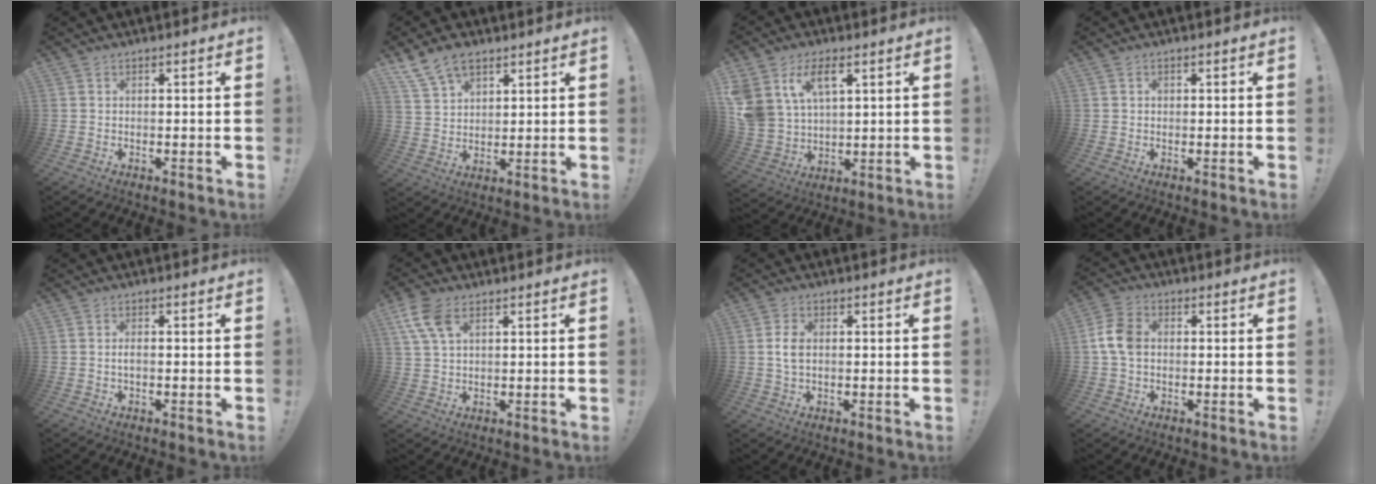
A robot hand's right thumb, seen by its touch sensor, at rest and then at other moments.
{"total": 9.4, "force": [6.7, 5.3, 3.9], "torque": [-0.078, -0.029, 0.133]}
{"total": 11.5, "force": [6.0, 7.2, 6.5], "torque": [-0.138, -0.026, 0.118]}
{"total": 0.7, "force": [0.0, 0.7, 0.2], "torque": [-0.004, 0.002, 0.001]}
{"total": 1.5, "force": [-0.4, 0.4, 1.4], "torque": [-0.028, 0.004, -0.006]}
{"total": 8.8, "force": [4.2, 5.0, 5.8], "torque": [-0.107, -0.007, 0.081]}
{"total": 4.4, "force": [0.3, 2.6, 3.6], "torque": [-0.075, 0.001, 0.002]}
{"total": 8.1, "force": [0.2, 5.7, 5.8], "torque": [-0.121, 0.009, 0.007]}